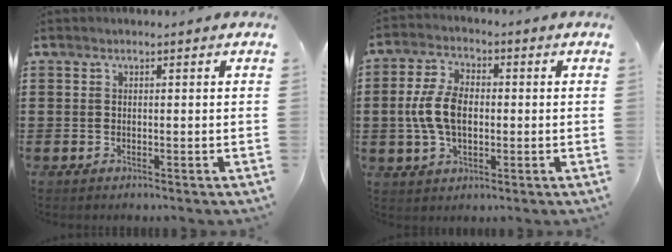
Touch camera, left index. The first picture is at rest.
{"total": 7.7, "force": [-0.5, 4.8, 6.1], "torque": [-0.150, 0.005, -0.018]}